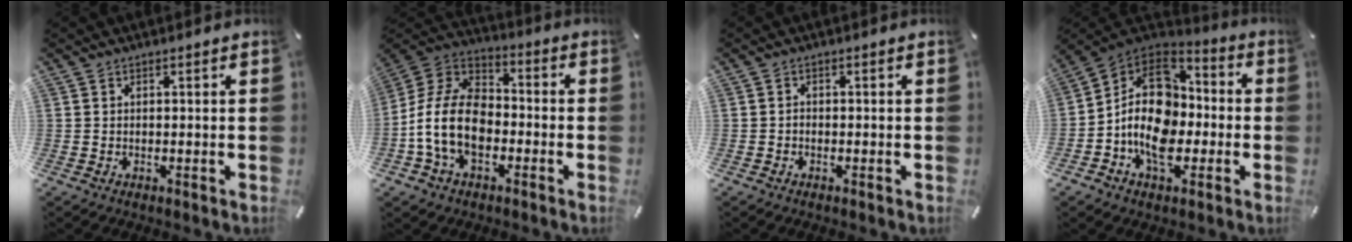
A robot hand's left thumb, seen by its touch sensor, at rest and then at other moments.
{"total": 14.5, "force": [-4.1, 10.0, 9.7], "torque": [-0.225, 0.019, -0.080]}
{"total": 0.7, "force": [-0.5, 0.4, 0.3], "torque": [-0.006, 0.002, -0.011]}
{"total": 16.1, "force": [-2.7, 12.2, 10.1], "torque": [-0.196, 0.017, -0.053]}